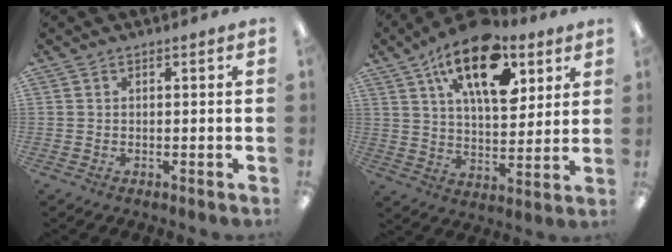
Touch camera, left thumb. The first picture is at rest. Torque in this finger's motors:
{"motor_torque": [1.61, 1.70, 1.39, -1.38, 0.22]}